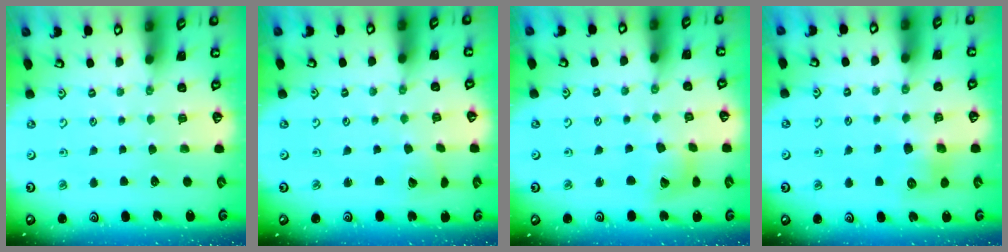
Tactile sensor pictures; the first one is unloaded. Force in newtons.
{"total": 2.2, "press": 2.2, "slide": 0.1}
{"total": 8.5, "press": 8.5, "slide": 1.2}
{"total": 8.4, "press": 8.4, "slide": 0.5}